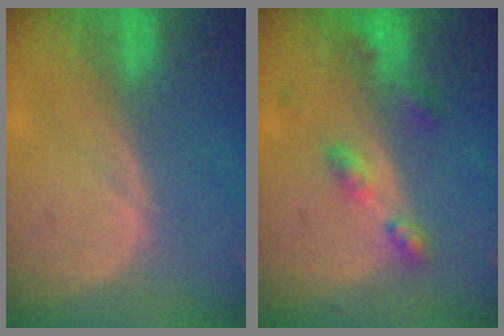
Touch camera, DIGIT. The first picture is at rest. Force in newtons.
{"total": 5.3, "press": 4.8, "slide": 2.2}